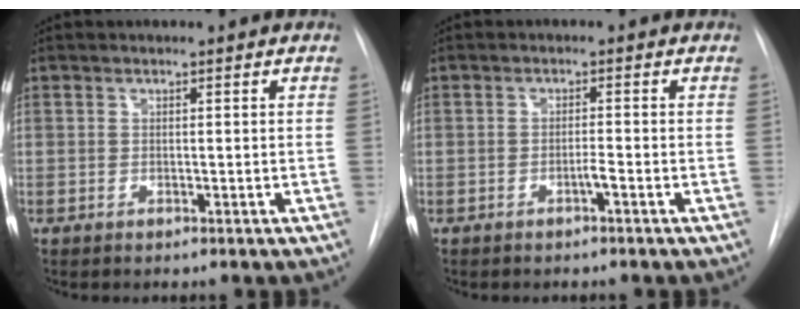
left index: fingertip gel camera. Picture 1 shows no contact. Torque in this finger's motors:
{"motor_torque": [0.10, 0.00, 0.00, 0.00]}